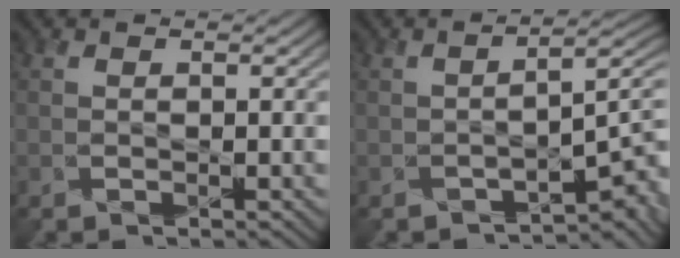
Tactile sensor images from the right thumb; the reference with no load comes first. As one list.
[{"total": 3.8, "force": [-2.1, 1.1, 3.0], "torque": [-0.041, -0.003, -0.034]}]